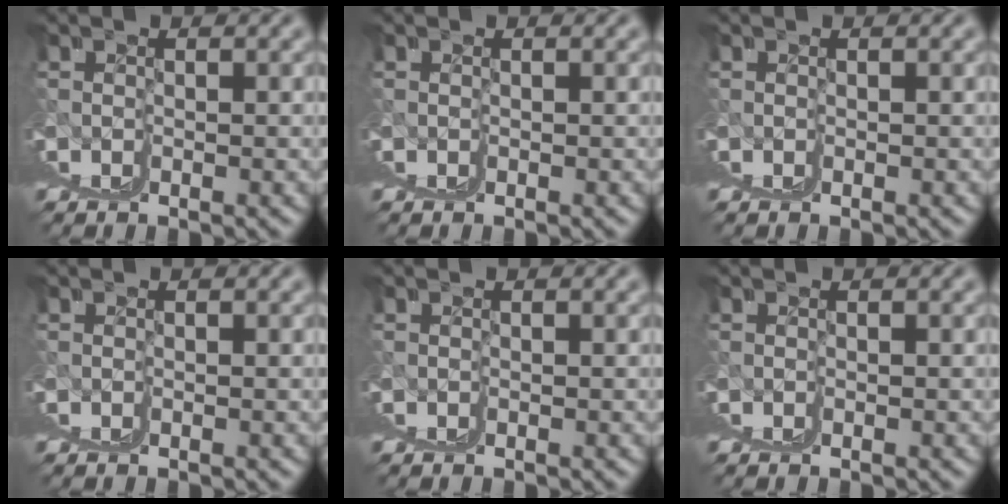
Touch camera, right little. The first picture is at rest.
{"total": 0.0}
{"total": 0.0}
{"total": 0.0}
{"total": 0.0}
{"total": 0.0}